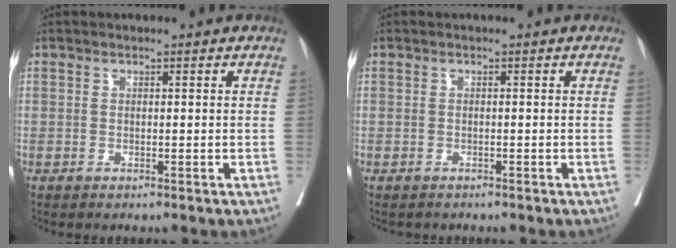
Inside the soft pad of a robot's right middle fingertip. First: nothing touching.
{"total": 0.9, "force": [-0.8, 0.3, 0.3], "torque": [-0.013, -0.002, -0.011]}